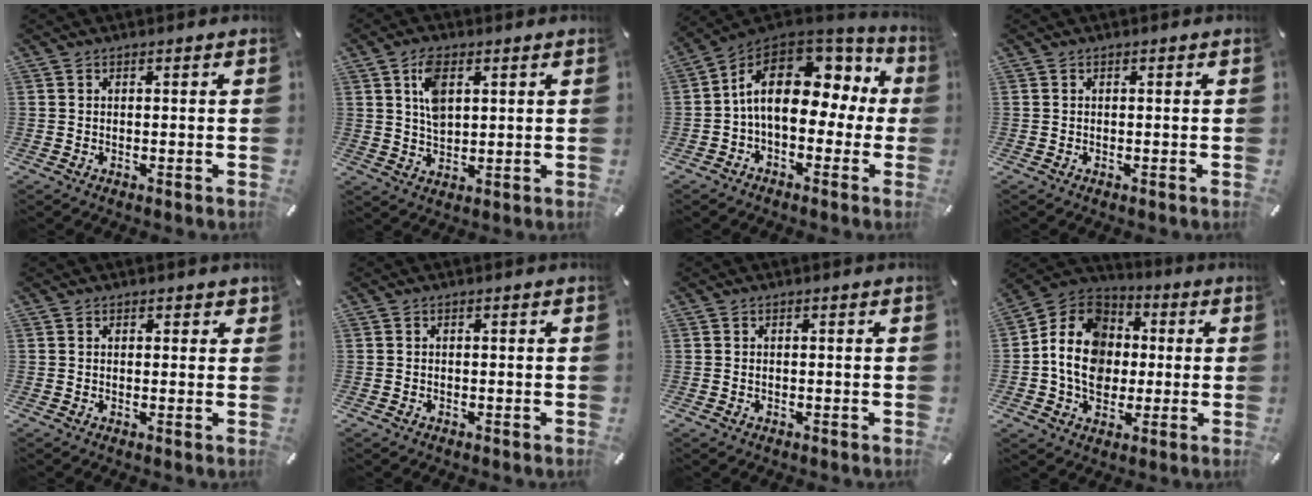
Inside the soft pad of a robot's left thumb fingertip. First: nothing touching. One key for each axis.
{"total": 6.6, "fx": 2.5, "fy": 3.7, "fz": 4.8, "tx": -0.097, "ty": -0.002, "tz": 0.040}
{"total": 17.3, "fx": 3.4, "fy": 10.6, "fz": 13.2, "tx": -0.229, "ty": -0.012, "tz": 0.060}
{"total": 0.0}
{"total": 1.2, "fx": 0.4, "fy": 0.9, "fz": 0.7, "tx": -0.007, "ty": 0.002, "tz": 0.003}
{"total": 0.6, "fx": -0.3, "fy": 0.4, "fz": 0.2, "tx": -0.002, "ty": 0.003, "tz": -0.008}
{"total": 0.8, "fx": -0.2, "fy": 0.6, "fz": 0.5, "tx": -0.011, "ty": 0.002, "tz": -0.006}
{"total": 13.8, "fx": -1.3, "fy": 11.9, "fz": 6.9, "tx": -0.154, "ty": 0.025, "tz": -0.022}